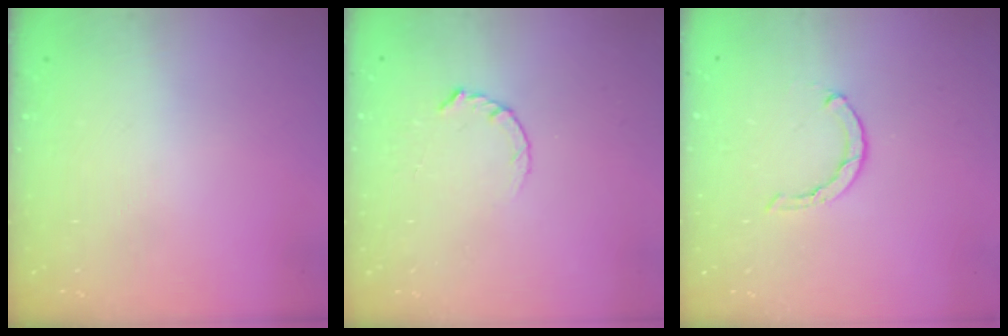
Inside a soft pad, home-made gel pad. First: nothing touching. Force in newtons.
{"total": 2.8, "press": 2.8, "slide": 0.4}
{"total": 0.7, "press": 0.6, "slide": 0.2}